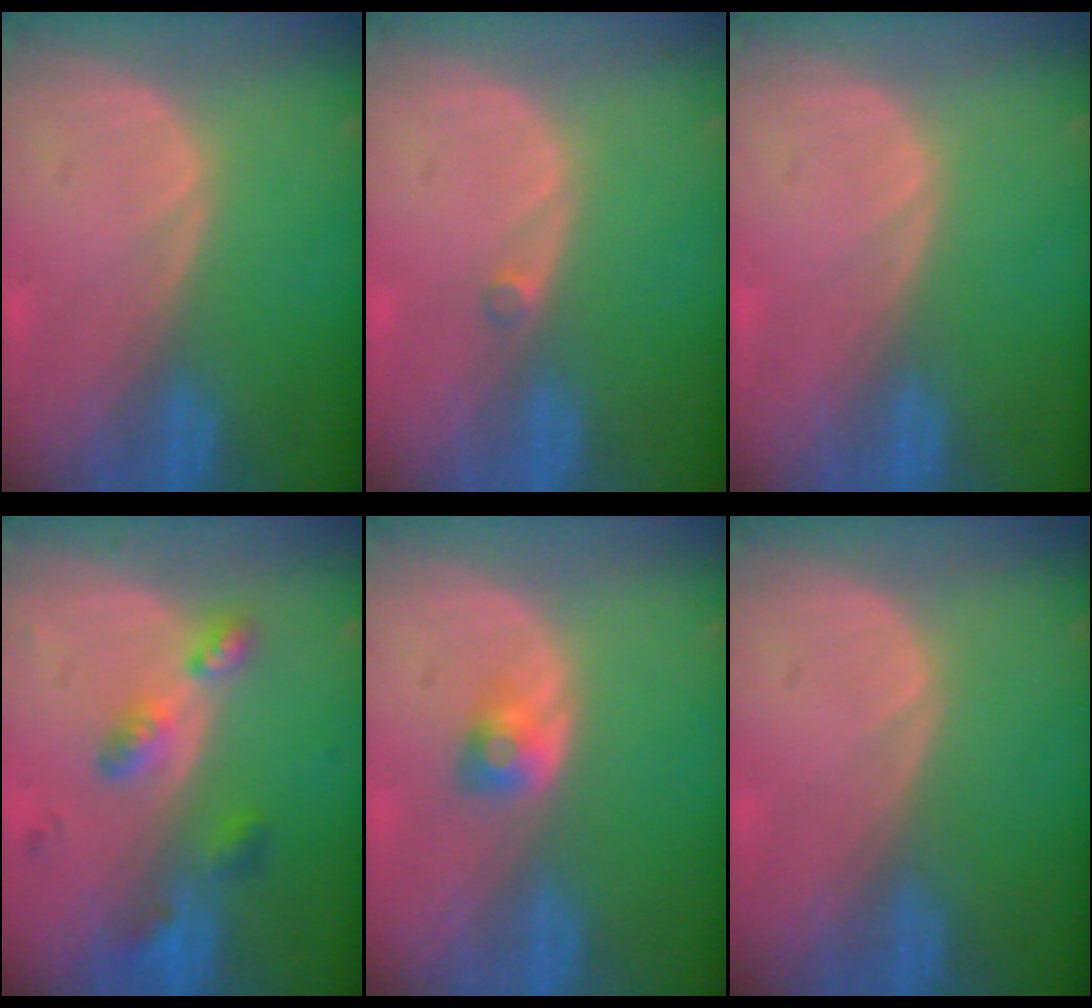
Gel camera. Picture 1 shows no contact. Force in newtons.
{"total": 1.0, "press": 0.8, "slide": 0.5}
{"total": 0.0}
{"total": 5.2, "press": 5.1, "slide": 0.7}
{"total": 2.6, "press": 2.3, "slide": 1.1}
{"total": 0.0}